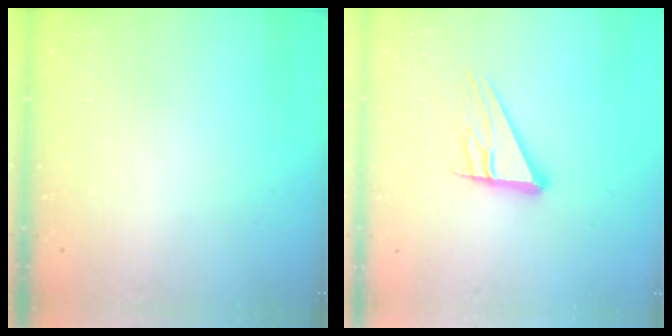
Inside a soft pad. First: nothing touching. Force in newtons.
{"total": 12.9, "press": 12.9, "slide": 1.2}